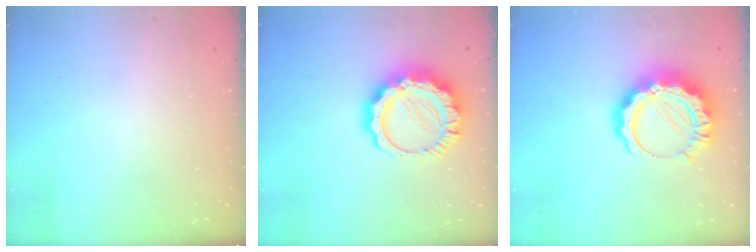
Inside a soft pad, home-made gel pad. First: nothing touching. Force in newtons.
{"total": 14.7, "press": 14.6, "slide": 1.3}
{"total": 13.7, "press": 13.6, "slide": 1.2}